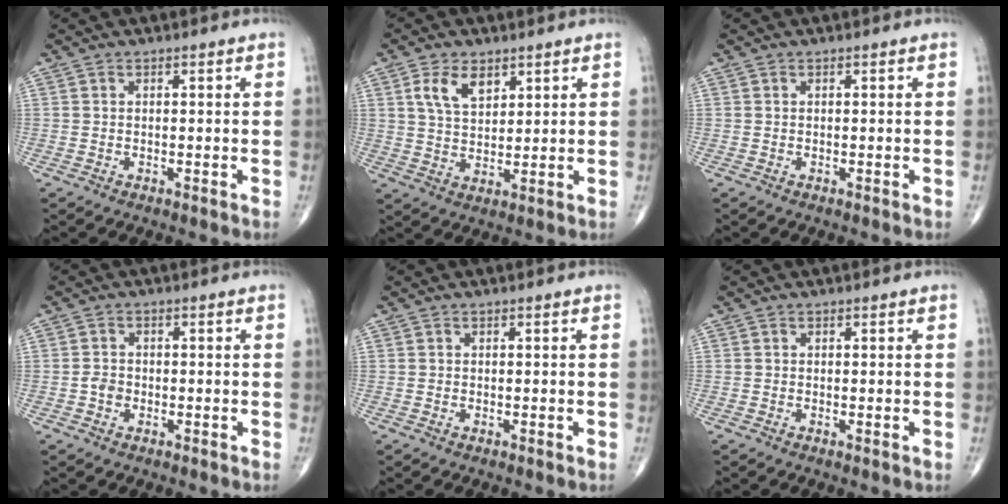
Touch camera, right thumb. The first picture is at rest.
{"total": 6.9, "force": [3.3, 4.0, 4.5], "torque": [-0.067, -0.016, 0.066]}
{"total": 0.0}
{"total": 2.0, "force": [-0.6, 1.6, 1.0], "torque": [-0.009, 0.007, -0.013]}
{"total": 0.0}
{"total": 0.0}